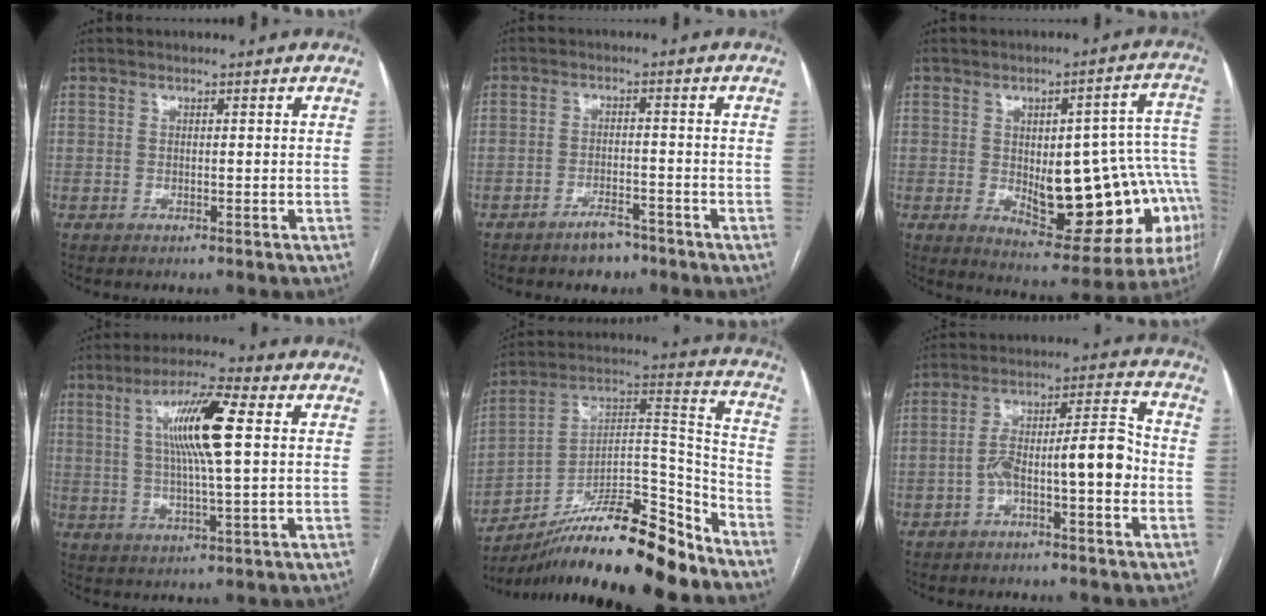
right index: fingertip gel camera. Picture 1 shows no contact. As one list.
[{"total": 3.7, "force": [-3.0, 1.4, 1.7], "torque": [-0.033, 0.002, -0.045]}, {"total": 22.4, "force": [-3.5, 8.0, 20.7], "torque": [-0.188, 0.032, -0.015]}, {"total": 11.1, "force": [2.6, 0.9, 10.8], "torque": [-0.200, 0.010, 0.044]}, {"total": 22.1, "force": [-17.4, 3.9, 13.0], "torque": [-0.204, 0.031, -0.293]}, {"total": 9.9, "force": [-2.8, 2.1, 9.2], "torque": [-0.154, 0.039, -0.043]}]